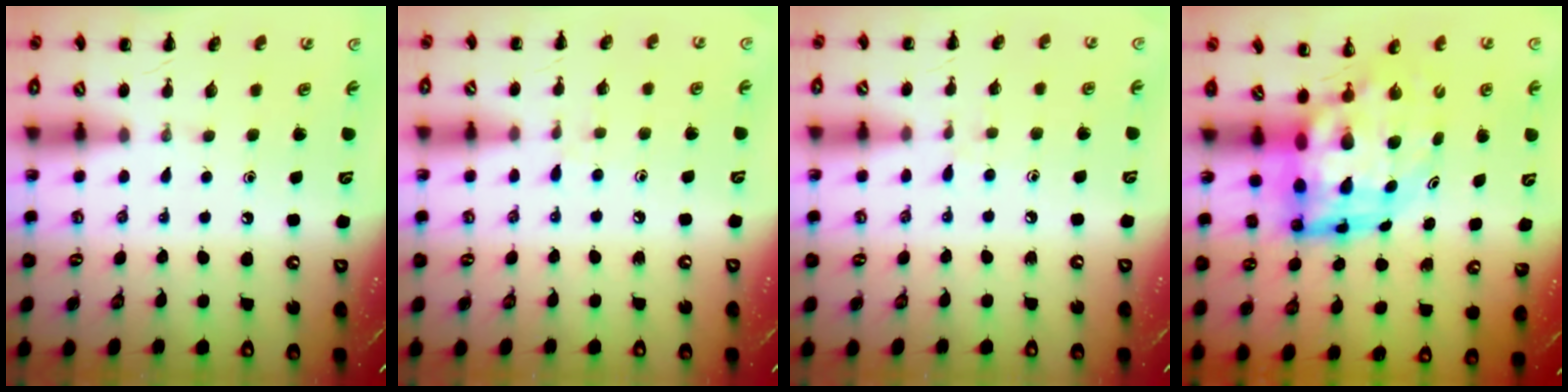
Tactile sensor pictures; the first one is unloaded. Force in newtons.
{"total": 4.2, "press": 3.8, "slide": 1.9}
{"total": 4.2, "press": 3.8, "slide": 1.9}
{"total": 9.8, "press": 9.3, "slide": 2.9}